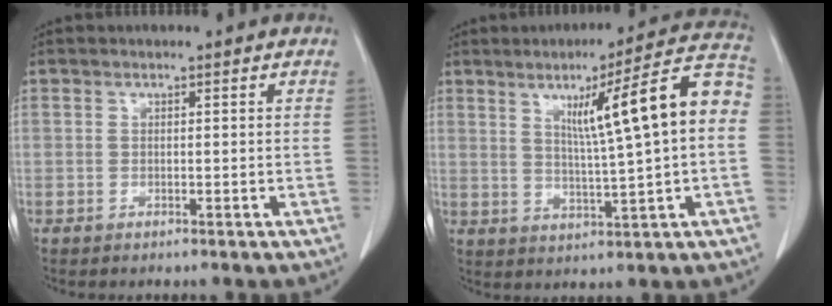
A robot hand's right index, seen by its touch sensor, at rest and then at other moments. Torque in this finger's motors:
{"motor_torque": [1.21, 0.89, 0.33, 0.07]}